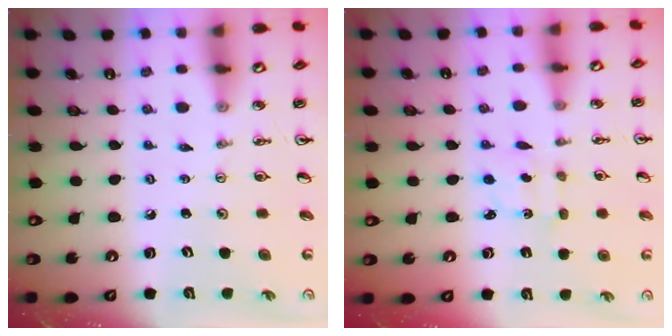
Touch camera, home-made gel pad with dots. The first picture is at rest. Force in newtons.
{"total": 2.2, "press": 2.1, "slide": 0.6}